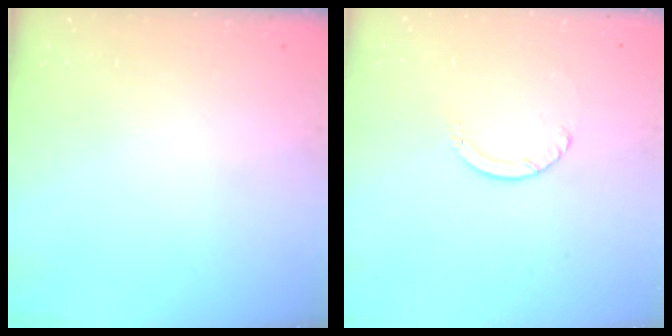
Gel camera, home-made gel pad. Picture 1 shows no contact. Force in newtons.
{"total": 1.1, "press": 1.1, "slide": 0.1}